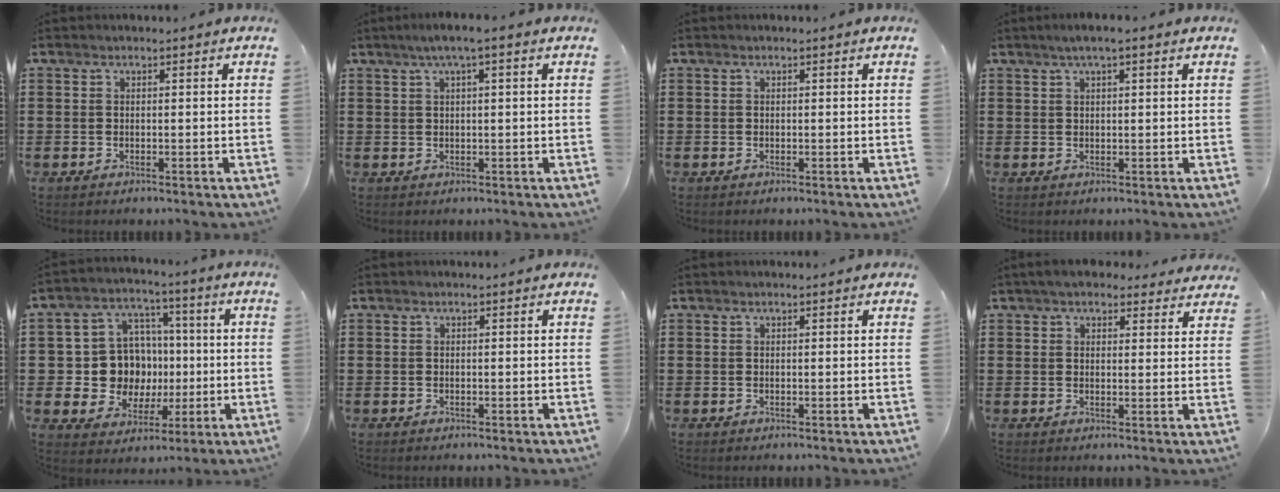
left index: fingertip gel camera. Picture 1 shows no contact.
{"total": 2.4, "force": [0.7, 0.0, 2.3], "torque": [-0.042, 0.000, 0.012]}
{"total": 0.0}
{"total": 2.2, "force": [1.1, 0.2, 1.9], "torque": [-0.036, 0.003, 0.018]}
{"total": 10.7, "force": [0.6, 10.0, 3.7], "torque": [-0.109, 0.006, 0.025]}
{"total": 0.0}
{"total": 0.0}
{"total": 4.0, "force": [3.4, 1.3, 1.5], "torque": [-0.040, -0.002, 0.064]}